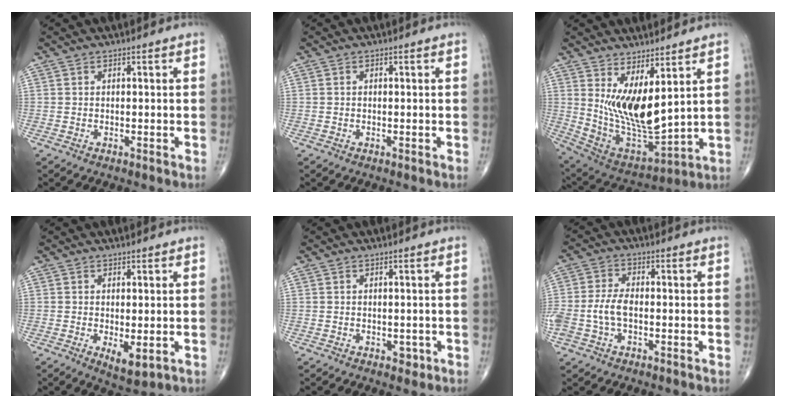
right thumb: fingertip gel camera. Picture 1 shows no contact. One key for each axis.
{"total": 0.0}
{"total": 14.4, "fx": 4.9, "fy": 5.7, "fz": 12.3, "tx": -0.212, "ty": -0.054, "tz": 0.116}
{"total": 4.3, "fx": -1.0, "fy": 1.8, "fz": 3.8, "tx": -0.058, "ty": -0.014, "tz": -0.009}
{"total": 1.3, "fx": -0.4, "fy": 1.0, "fz": 0.7, "tx": 0.003, "ty": 0.002, "tz": -0.003}
{"total": 6.0, "fx": -1.2, "fy": 3.3, "fz": 4.8, "tx": -0.120, "ty": 0.017, "tz": -0.024}